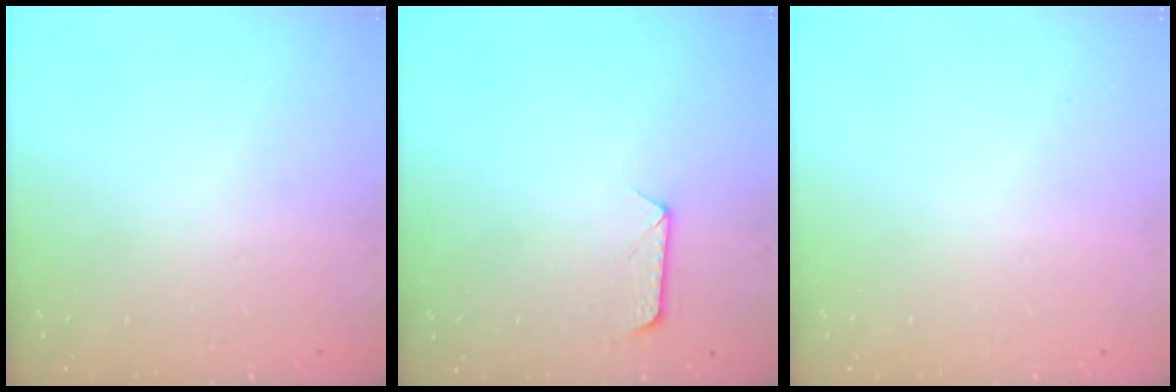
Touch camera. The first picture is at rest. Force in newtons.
{"total": 7.8, "press": 7.7, "slide": 0.5}
{"total": 0.0}